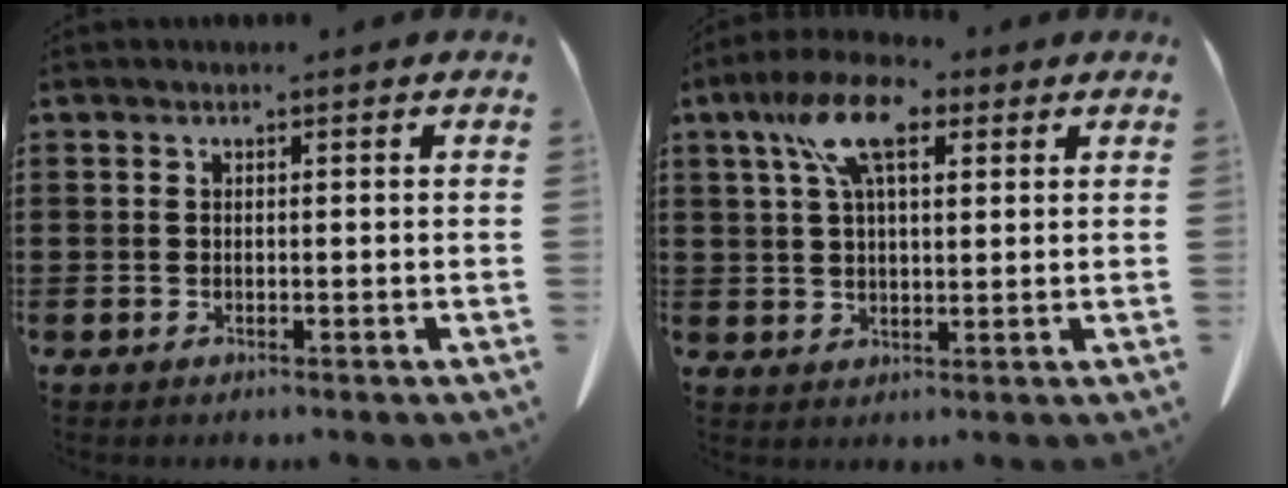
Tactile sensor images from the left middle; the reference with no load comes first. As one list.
[{"total": 9.9, "force": [4.9, 4.3, 7.5], "torque": [-0.159, 0.014, 0.087]}]